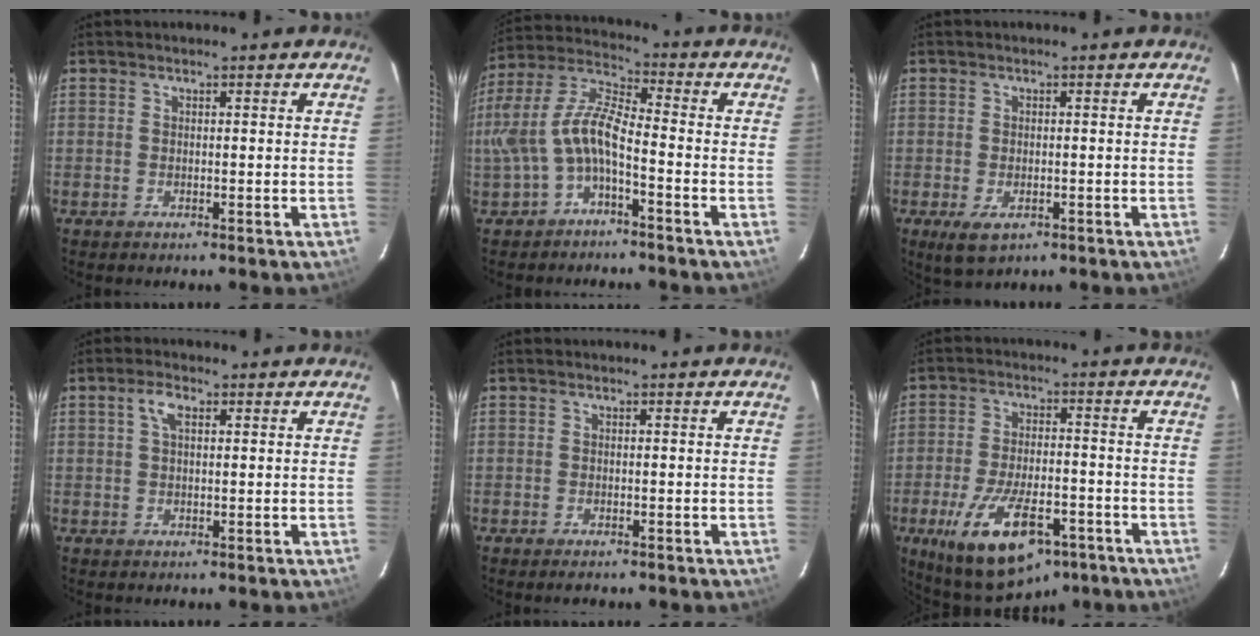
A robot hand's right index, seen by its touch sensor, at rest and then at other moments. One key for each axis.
{"total": 10.8, "fx": -3.6, "fy": 3.7, "fz": 9.5, "tx": -0.216, "ty": 0.014, "tz": -0.068}
{"total": 4.8, "fx": -2.3, "fy": 2.6, "fz": 3.4, "tx": -0.071, "ty": -0.016, "tz": -0.033}
{"total": 3.1, "fx": 1.1, "fy": 1.4, "fz": 2.5, "tx": -0.048, "ty": 0.010, "tz": 0.021}
{"total": 1.5, "fx": -1.2, "fy": 0.5, "fz": 0.8, "tx": -0.017, "ty": -0.003, "tz": -0.021}
{"total": 17.0, "fx": -9.1, "fy": 7.5, "fz": 12.3, "tx": -0.234, "ty": -0.023, "tz": -0.136}